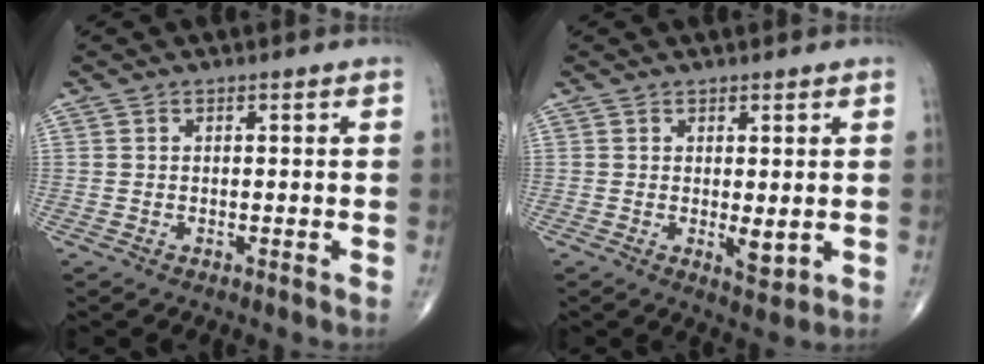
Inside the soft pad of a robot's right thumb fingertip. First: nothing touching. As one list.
[{"total": 3.1, "force": [0.0, 1.1, 2.9], "torque": [-0.041, -0.011, 0.006]}]